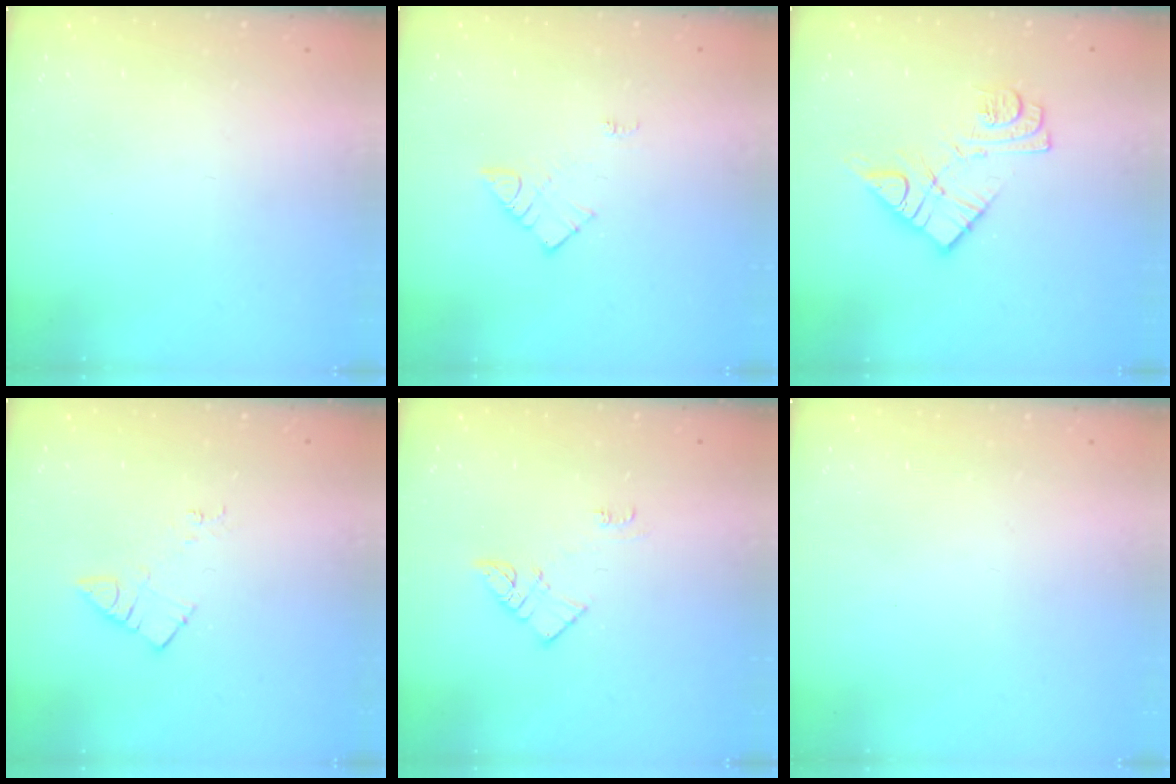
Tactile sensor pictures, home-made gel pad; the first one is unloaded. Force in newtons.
{"total": 7.6, "press": 7.6, "slide": 0.3}
{"total": 11.2, "press": 11.2, "slide": 0.4}
{"total": 4.3, "press": 4.3, "slide": 0.4}
{"total": 7.5, "press": 7.5, "slide": 0.6}
{"total": 1.8, "press": 1.8, "slide": 0.1}